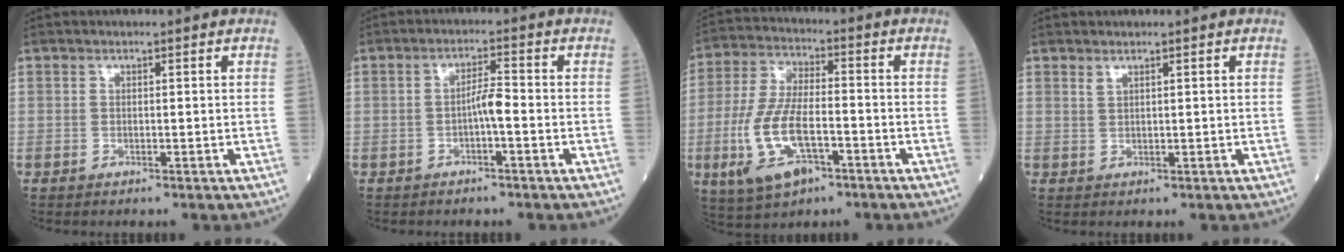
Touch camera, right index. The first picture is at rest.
{"total": 2.9, "force": [-0.9, 0.2, 2.8], "torque": [-0.047, 0.005, -0.015]}
{"total": 12.0, "force": [-4.4, 4.6, 10.2], "torque": [-0.228, -0.005, -0.078]}
{"total": 0.8, "force": [0.7, 0.0, 0.4], "torque": [-0.013, -0.001, 0.019]}